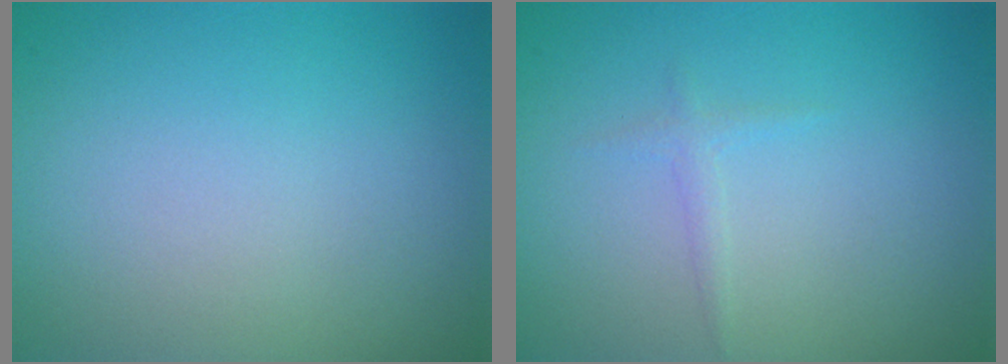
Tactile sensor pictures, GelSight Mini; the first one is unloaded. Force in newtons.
{"total": 0.8, "press": 0.8, "slide": 0.0}